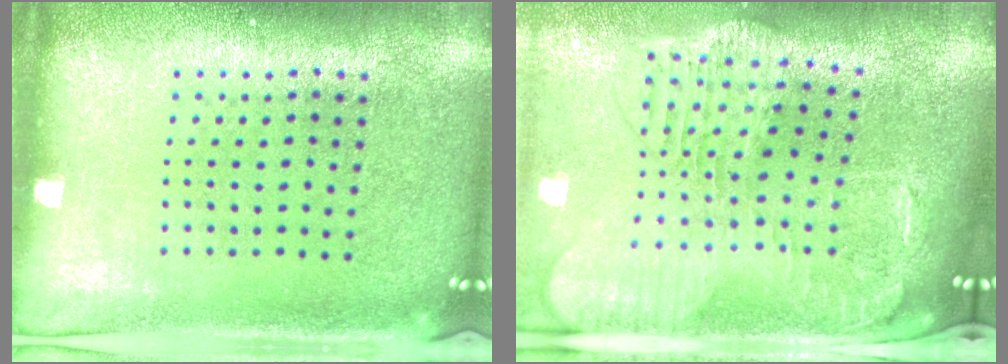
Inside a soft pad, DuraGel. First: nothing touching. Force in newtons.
{"total": 2.5, "press": 2.2, "slide": 1.2}